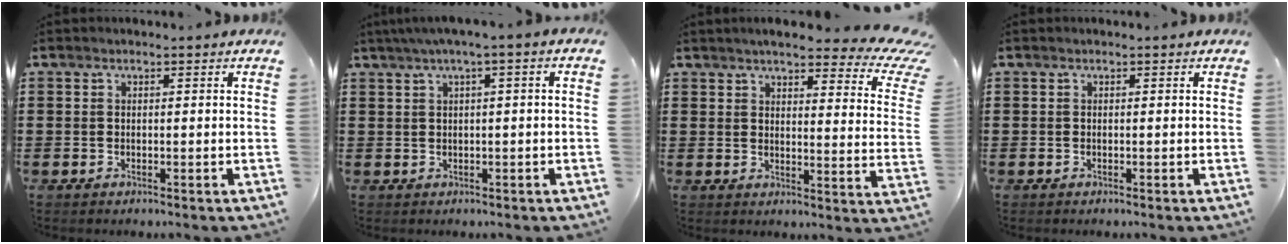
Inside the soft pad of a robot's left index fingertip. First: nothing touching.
{"total": 2.2, "force": [-0.1, 0.0, 2.2], "torque": [-0.038, 0.000, -0.003]}
{"total": 5.9, "force": [4.9, 0.8, 3.3], "torque": [-0.068, -0.029, 0.079]}
{"total": 0.0}